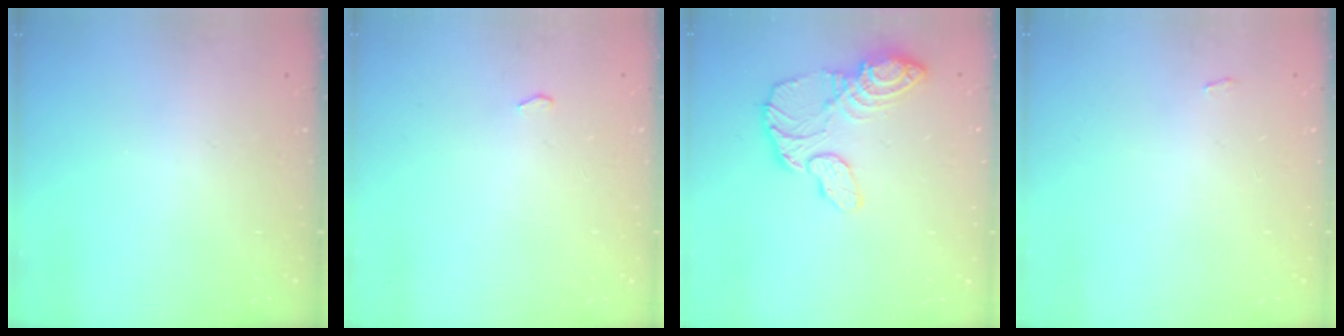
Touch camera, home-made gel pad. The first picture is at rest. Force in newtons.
{"total": 2.6, "press": 2.0, "slide": 1.7}
{"total": 14.2, "press": 14.2, "slide": 1.3}
{"total": 2.2, "press": 2.2, "slide": 0.3}